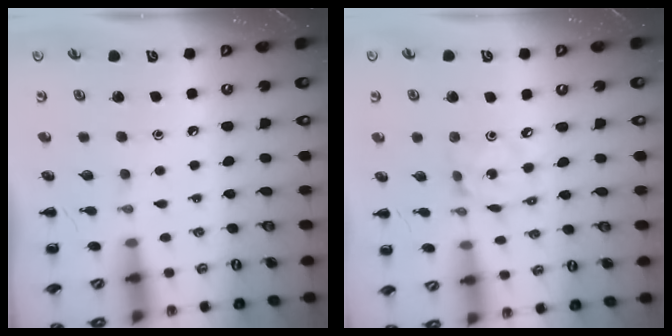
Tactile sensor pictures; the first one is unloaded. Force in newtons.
{"total": 3.6, "press": 3.6, "slide": 0.5}